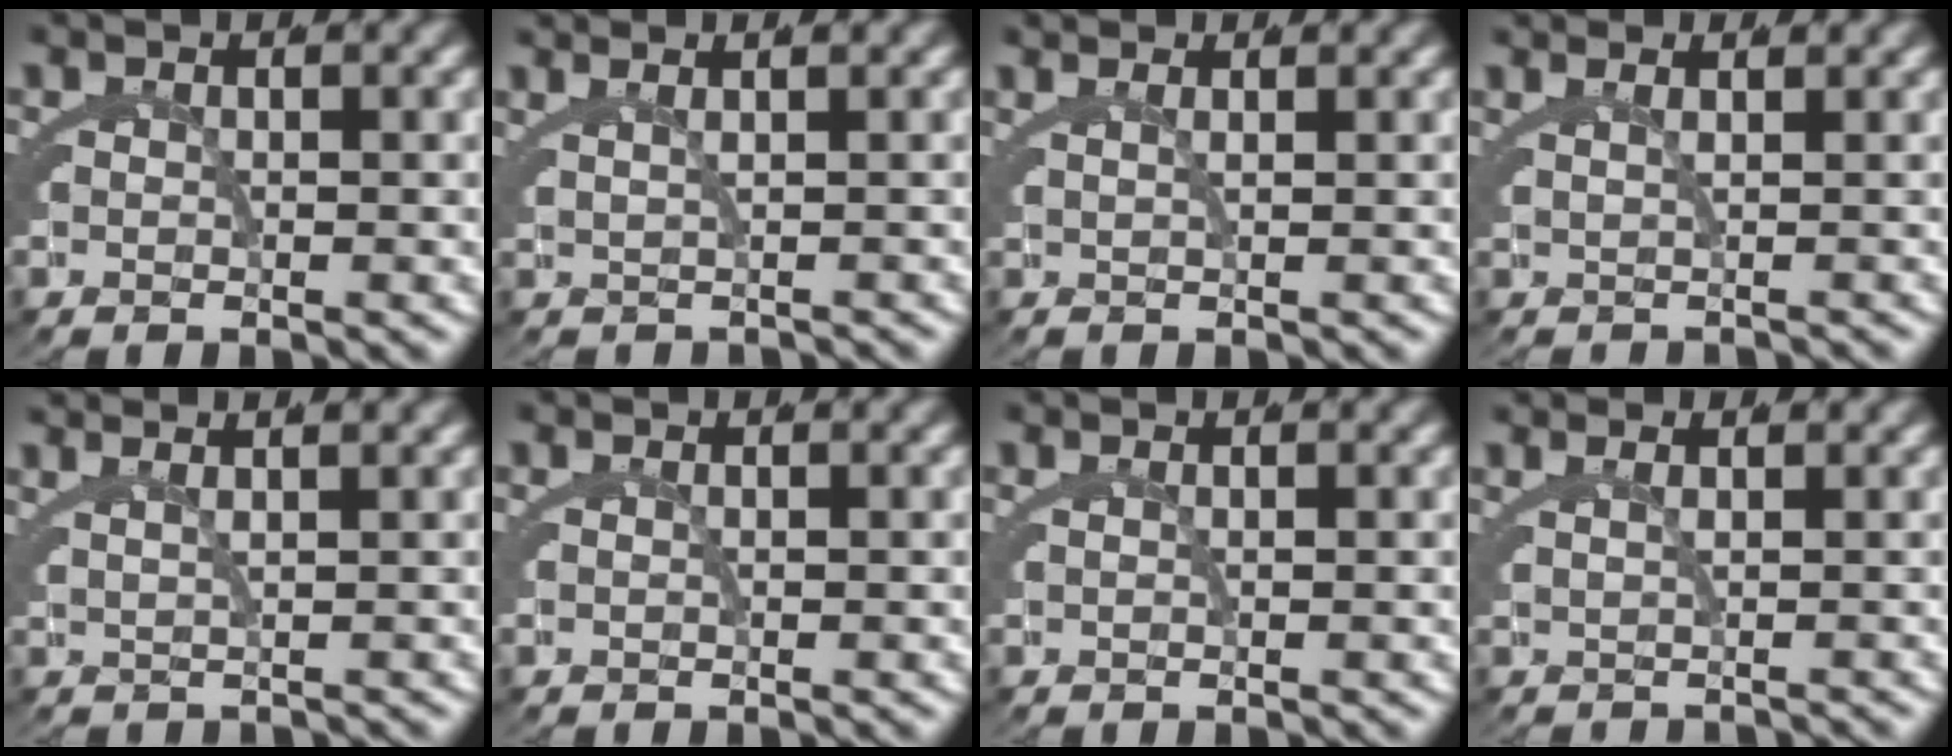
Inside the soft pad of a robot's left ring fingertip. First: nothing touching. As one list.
[{"total": 1.6, "force": [1.1, -0.8, 0.8], "torque": [0.000, 0.019, 0.015]}, {"total": 1.8, "force": [1.2, -1.2, 0.6], "torque": [0.004, 0.017, 0.015]}, {"total": 1.3, "force": [0.6, -1.1, 0.3], "torque": [0.007, 0.011, 0.011]}, {"total": 2.1, "force": [1.8, -0.7, 1.0], "torque": [-0.001, 0.021, 0.024]}, {"total": 0.6, "force": [-0.1, -0.6, 0.0], "torque": [0.005, 0.005, -0.003]}, {"total": 0.9, "force": [0.1, -0.8, 0.0], "torque": [0.009, 0.007, 0.001]}, {"total": 1.3, "force": [0.1, -1.2, 0.2], "torque": [0.008, 0.009, 0.005]}]